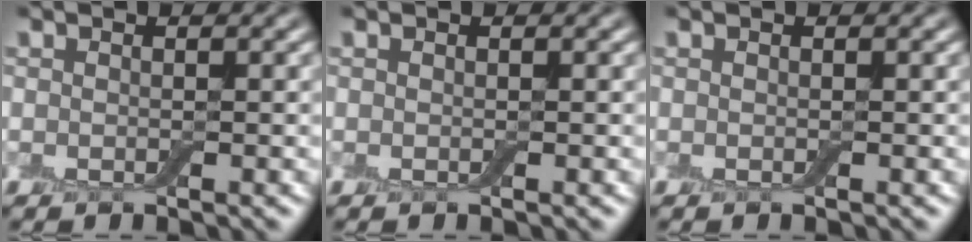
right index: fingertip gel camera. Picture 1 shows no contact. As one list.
[{"total": 0.0}, {"total": 0.0}]